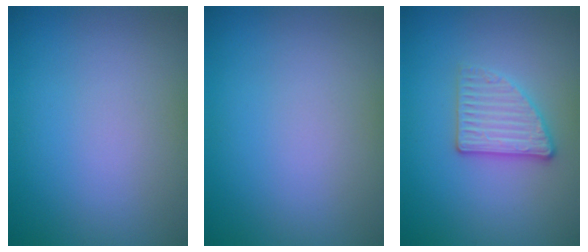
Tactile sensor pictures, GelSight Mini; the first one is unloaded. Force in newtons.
{"total": 0.0}
{"total": 3.0, "press": 2.8, "slide": 1.2}